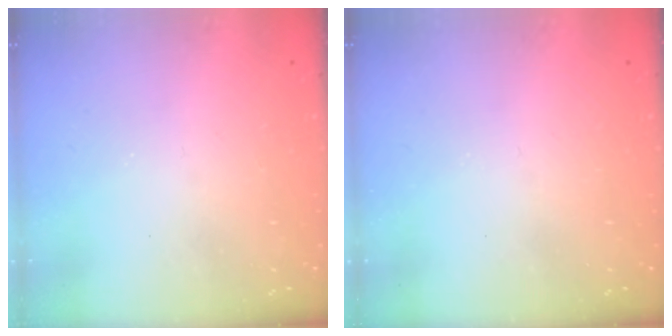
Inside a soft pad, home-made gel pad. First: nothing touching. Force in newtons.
{"total": 0.0}